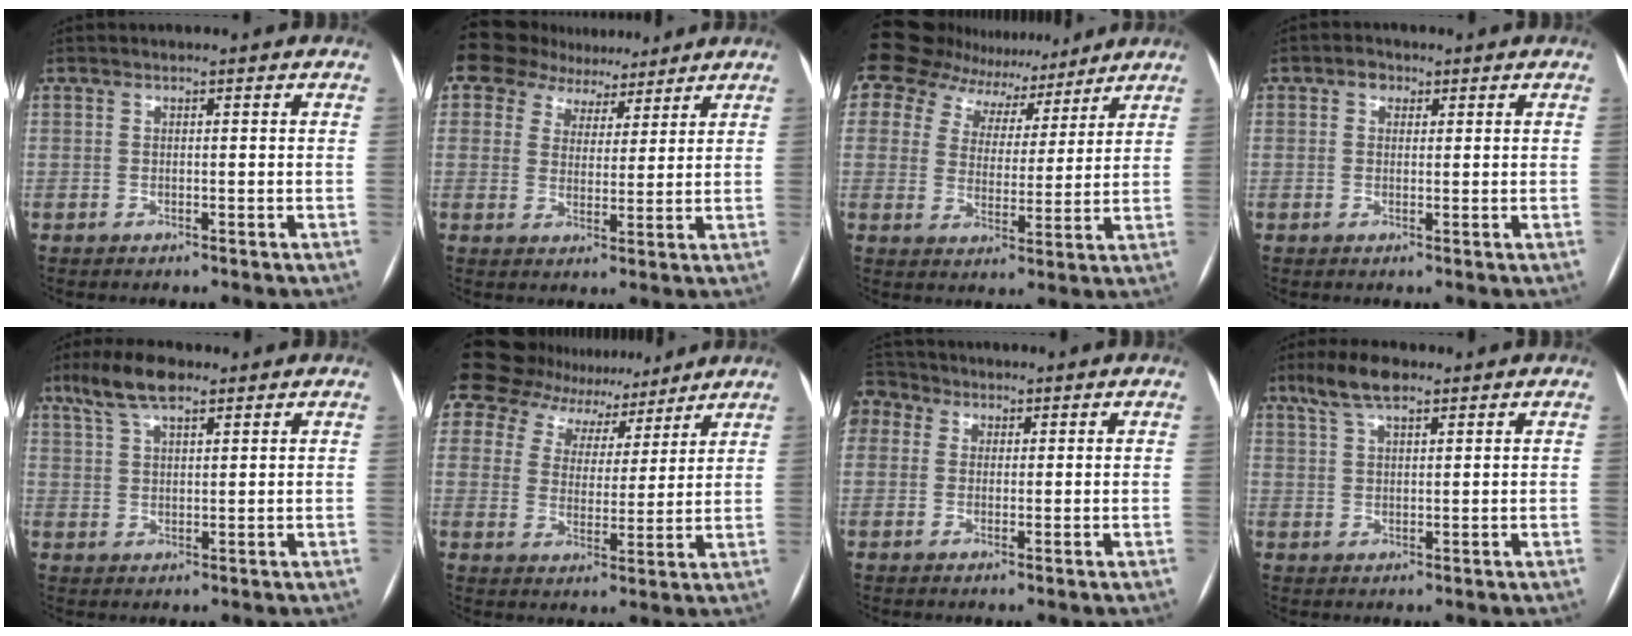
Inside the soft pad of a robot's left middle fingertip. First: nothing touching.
{"total": 6.7, "force": [6.3, 2.3, -0.7], "torque": [0.031, 0.000, 0.092]}
{"total": 12.6, "force": [12.0, 3.7, 0.4], "torque": [-0.002, 0.001, 0.174]}
{"total": 1.8, "force": [0.8, 1.4, 0.7], "torque": [-0.014, 0.008, 0.010]}
{"total": 7.2, "force": [5.0, 2.0, 4.8], "torque": [-0.103, 0.023, 0.094]}
{"total": 12.6, "force": [11.7, 4.5, 1.5], "torque": [-0.021, 0.010, 0.168]}
{"total": 6.2, "force": [2.4, 5.2, 2.2], "torque": [-0.060, 0.032, 0.047]}
{"total": 6.3, "force": [4.3, 1.7, 4.2], "torque": [-0.091, 0.021, 0.083]}